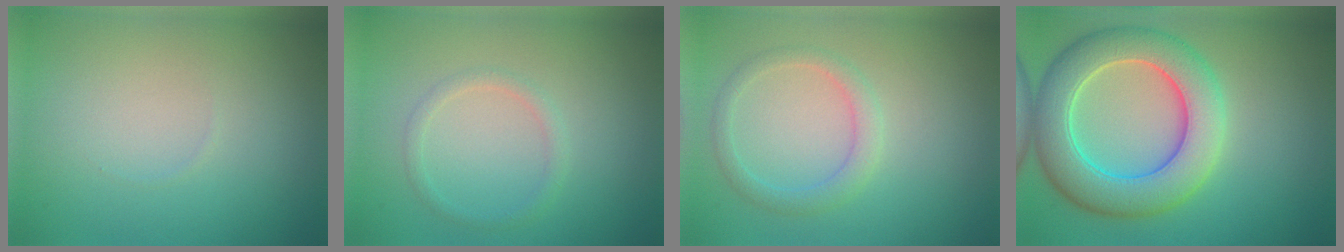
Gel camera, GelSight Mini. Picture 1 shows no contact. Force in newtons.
{"total": 1.3, "press": 1.2, "slide": 0.0}
{"total": 2.1, "press": 2.1, "slide": 0.2}
{"total": 8.3, "press": 8.3, "slide": 0.6}